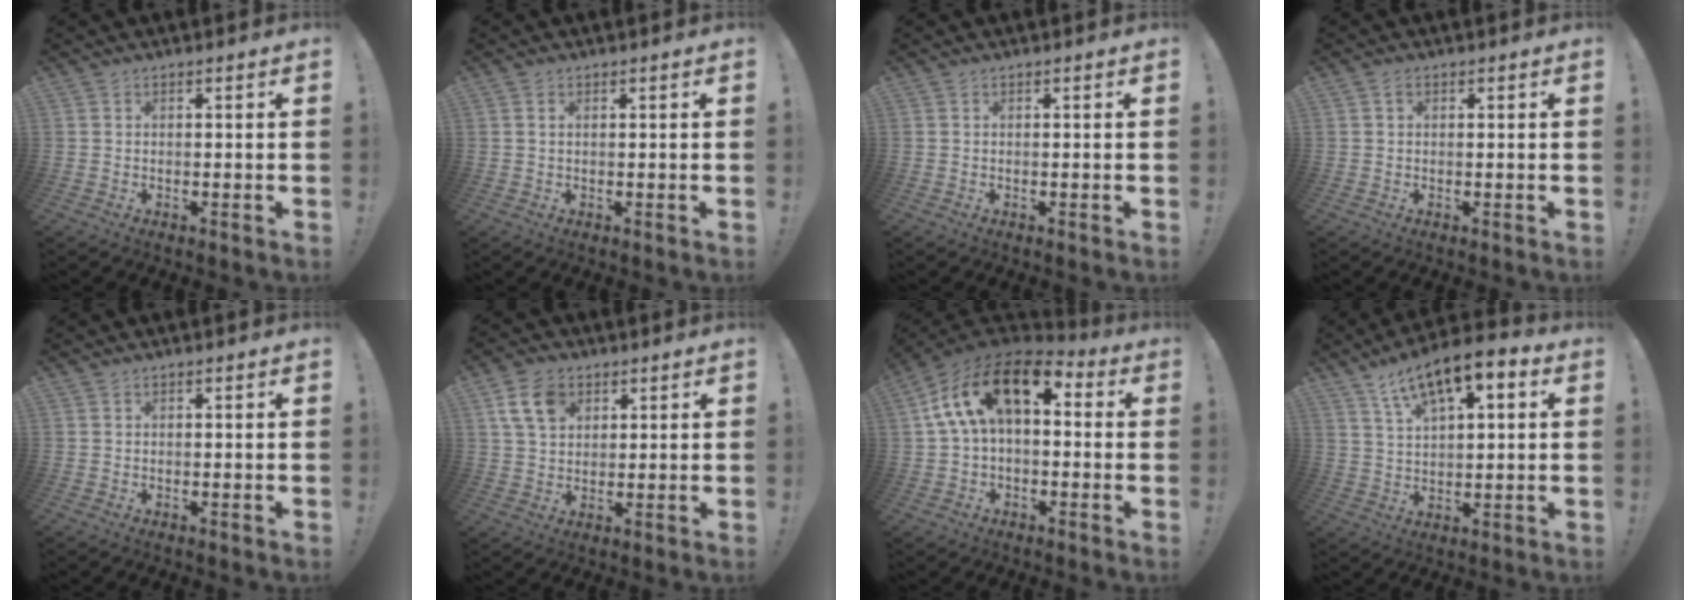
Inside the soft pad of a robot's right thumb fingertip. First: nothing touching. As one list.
[{"total": 0.9, "force": [0.3, 0.3, 0.7], "torque": [-0.018, 0.001, 0.007]}, {"total": 0.0}, {"total": 0.9, "force": [0.4, 0.7, 0.4], "torque": [-0.004, 0.002, 0.005]}, {"total": 0.0}, {"total": 9.6, "force": [4.3, 6.7, 5.3], "torque": [-0.099, -0.002, 0.086]}, {"total": 18.0, "force": [6.1, 9.5, 14.0], "torque": [-0.245, -0.007, 0.115]}, {"total": 10.9, "force": [6.2, 4.1, 8.1], "torque": [-0.134, -0.029, 0.108]}]